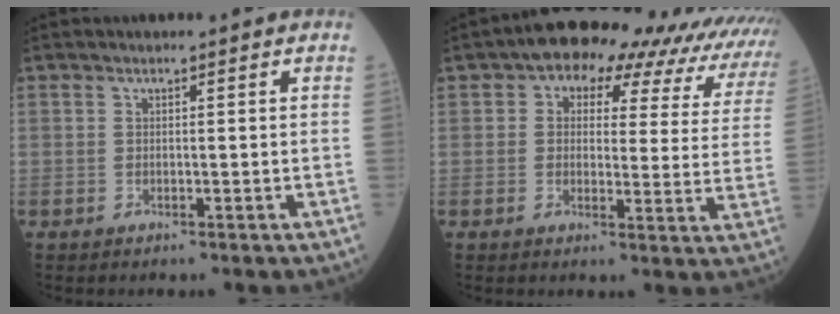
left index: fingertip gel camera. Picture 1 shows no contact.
{"total": 17.8, "force": [14.2, 7.3, 7.8], "torque": [-0.072, 0.027, 0.139]}